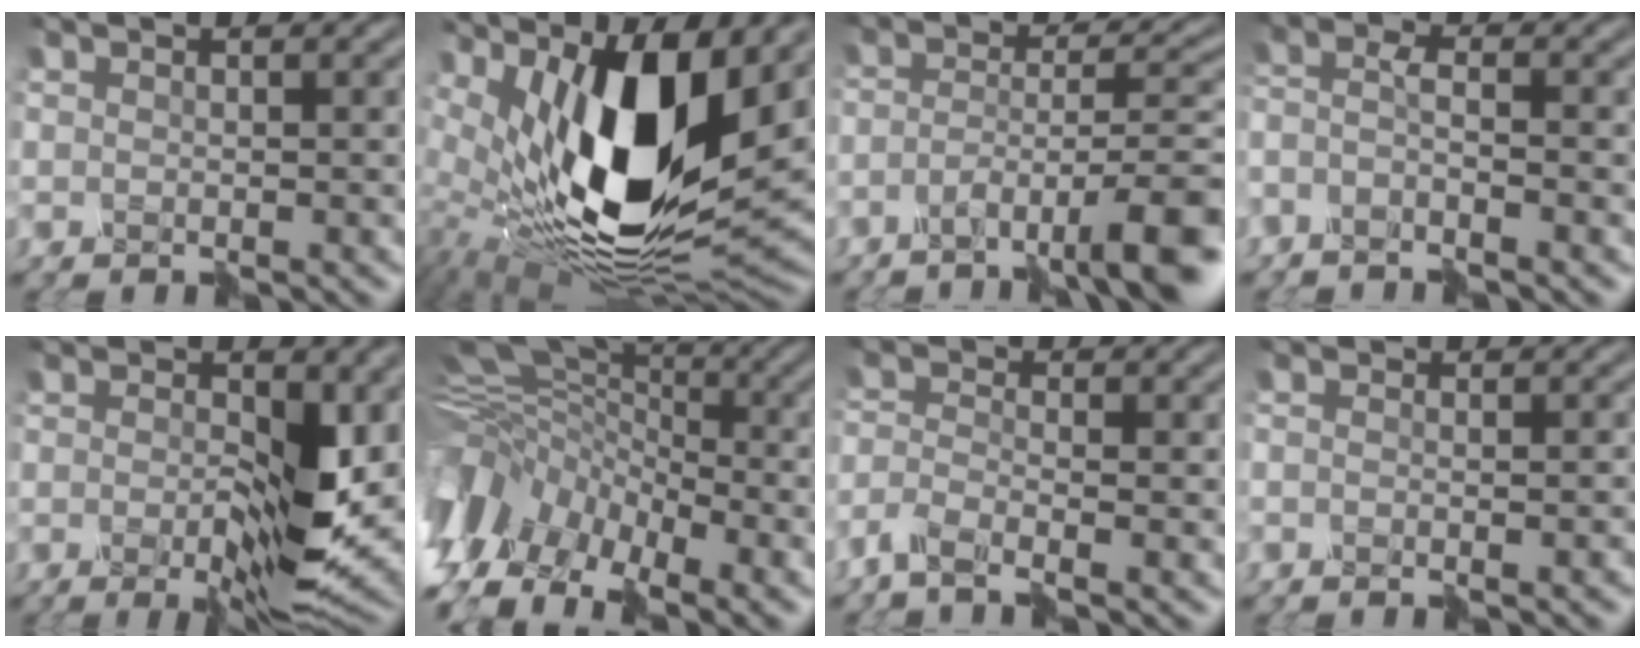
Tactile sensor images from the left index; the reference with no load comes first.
{"total": 12.6, "force": [1.0, 5.6, 11.2], "torque": [-0.210, -0.028, 0.023]}
{"total": 7.7, "force": [-5.1, 1.0, 5.7], "torque": [-0.094, 0.006, -0.086]}
{"total": 2.8, "force": [-2.6, -0.5, 0.6], "torque": [-0.029, -0.006, -0.055]}
{"total": 10.3, "force": [-2.2, 4.5, 9.0], "torque": [-0.149, -0.001, -0.040]}
{"total": 10.0, "force": [-4.7, 6.4, 6.1], "torque": [-0.145, -0.001, -0.082]}
{"total": 3.2, "force": [-3.2, -0.1, 0.4], "torque": [-0.034, -0.004, -0.075]}
{"total": 2.7, "force": [-2.7, -0.1, 0.3], "torque": [0.009, 0.002, -0.036]}